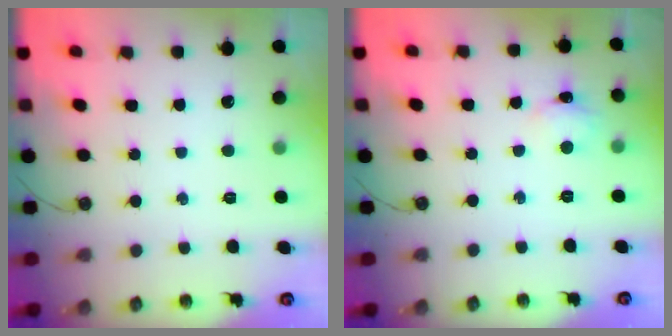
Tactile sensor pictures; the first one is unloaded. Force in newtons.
{"total": 5.3, "press": 5.3, "slide": 0.8}